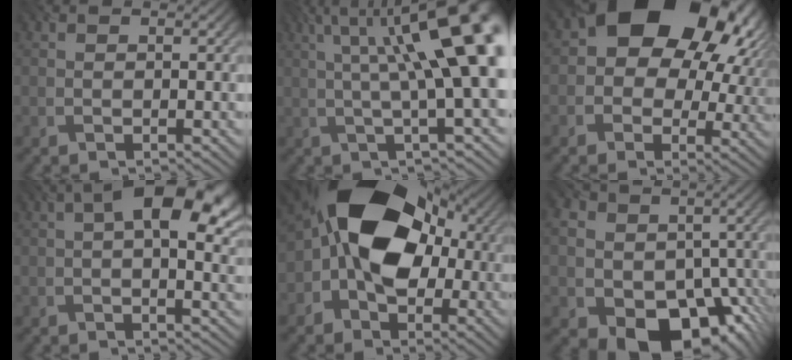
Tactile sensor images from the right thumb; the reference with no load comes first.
{"total": 15.6, "force": [3.4, 4.3, 14.6], "torque": [-0.213, 0.024, 0.060]}
{"total": 19.2, "force": [6.5, 13.4, 12.1], "torque": [-0.172, 0.017, 0.113]}
{"total": 12.8, "force": [3.8, 6.1, 10.6], "torque": [-0.151, 0.013, 0.045]}
{"total": 16.2, "force": [0.7, 11.0, 11.9], "torque": [-0.159, 0.015, -0.006]}
{"total": 17.1, "force": [-5.6, 13.4, 8.8], "torque": [-0.154, -0.030, -0.092]}